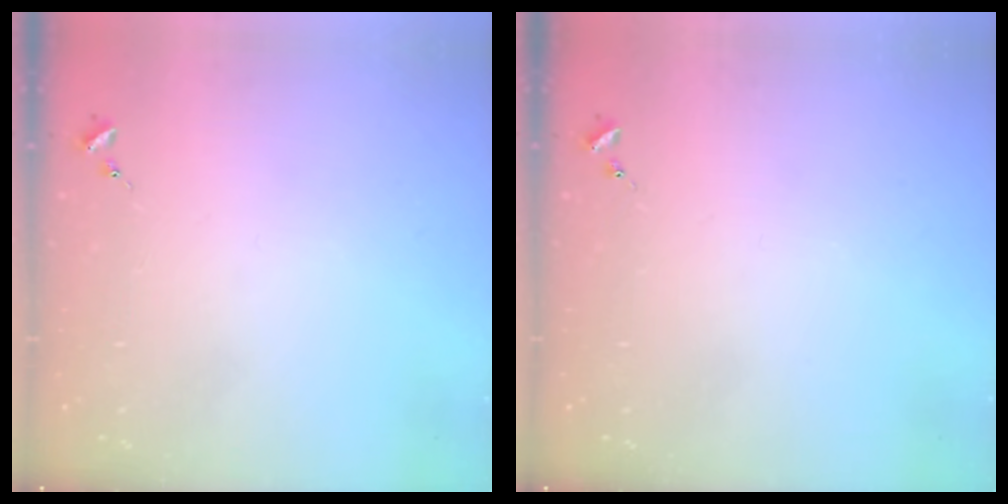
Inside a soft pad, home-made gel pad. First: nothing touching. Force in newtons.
{"total": 0.0}